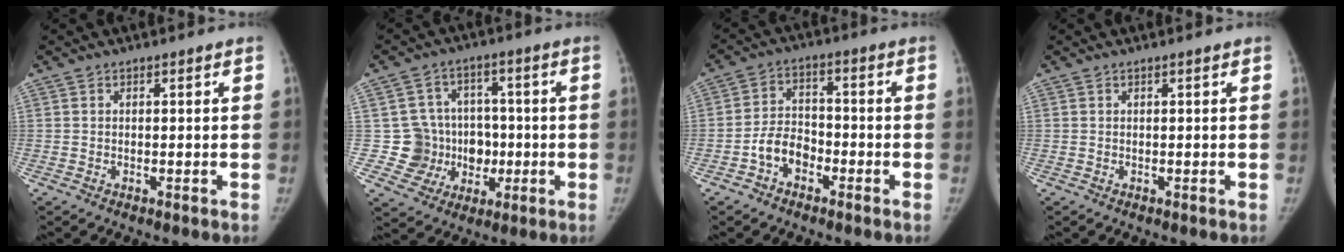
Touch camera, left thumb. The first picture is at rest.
{"total": 11.0, "force": [-1.1, 10.5, 2.8], "torque": [0.018, 0.025, -0.006]}
{"total": 6.6, "force": [-3.3, 4.6, 3.3], "torque": [-0.043, 0.032, -0.065]}
{"total": 0.0}